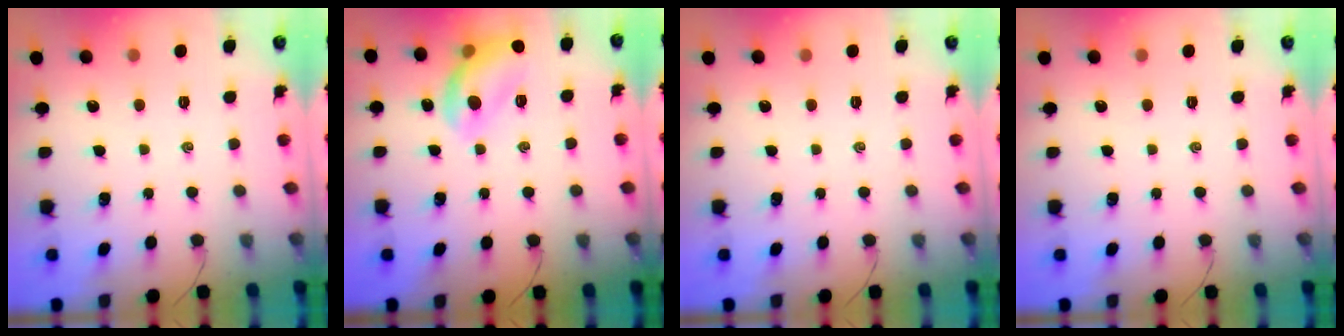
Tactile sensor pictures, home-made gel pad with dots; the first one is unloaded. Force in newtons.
{"total": 13.2, "press": 13.1, "slide": 1.5}
{"total": 0.0}
{"total": 0.0}